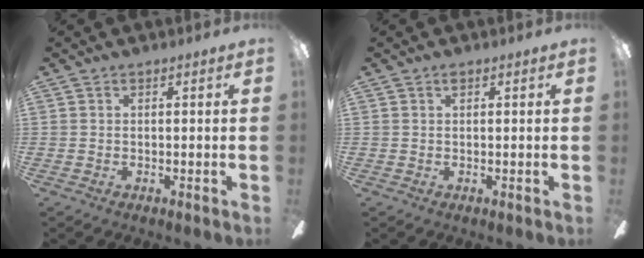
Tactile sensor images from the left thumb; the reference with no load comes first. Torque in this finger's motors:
{"motor_torque": [0.14, -0.03, 0.37, -0.39, 0.00]}